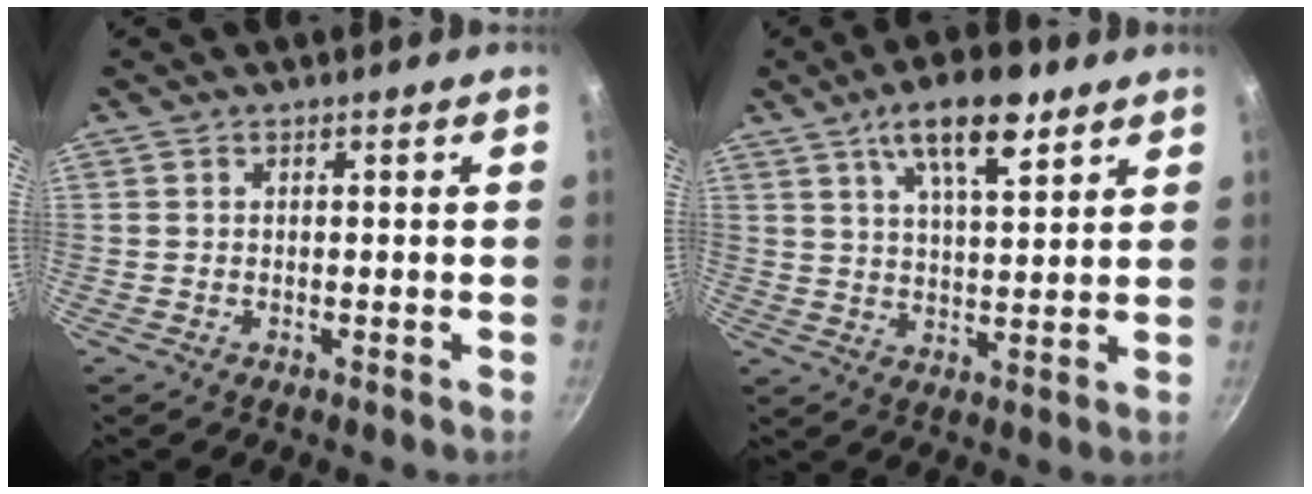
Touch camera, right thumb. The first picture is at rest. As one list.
[{"total": 11.0, "force": [6.3, 3.8, 8.2], "torque": [-0.121, -0.021, 0.105]}]